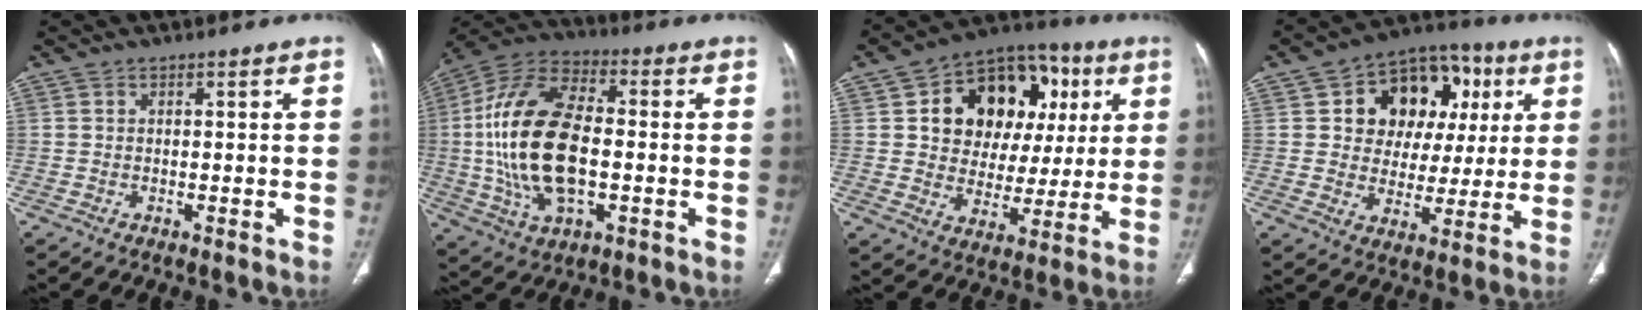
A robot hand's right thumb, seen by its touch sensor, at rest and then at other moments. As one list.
[{"total": 21.7, "force": [-1.1, 11.5, 18.4], "torque": [-0.368, 0.015, -0.018]}, {"total": 20.3, "force": [5.9, 14.8, 12.6], "torque": [-0.124, 0.019, 0.097]}, {"total": 16.9, "force": [4.9, 13.0, 9.5], "torque": [-0.072, 0.017, 0.079]}]